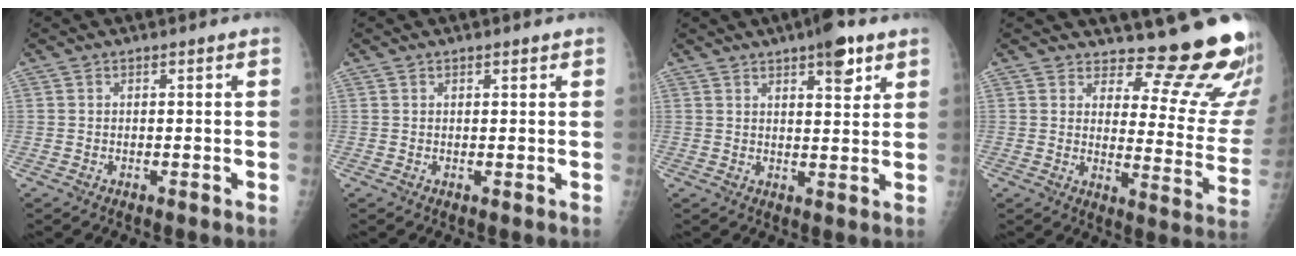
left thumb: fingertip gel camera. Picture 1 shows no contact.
{"total": 0.7, "force": [0.5, 0.3, 0.4], "torque": [-0.007, -0.003, 0.008]}
{"total": 6.9, "force": [4.2, 2.3, 5.0], "torque": [-0.055, -0.019, 0.056]}
{"total": 15.6, "force": [14.2, 3.6, 5.3], "torque": [-0.023, -0.163, 0.162]}